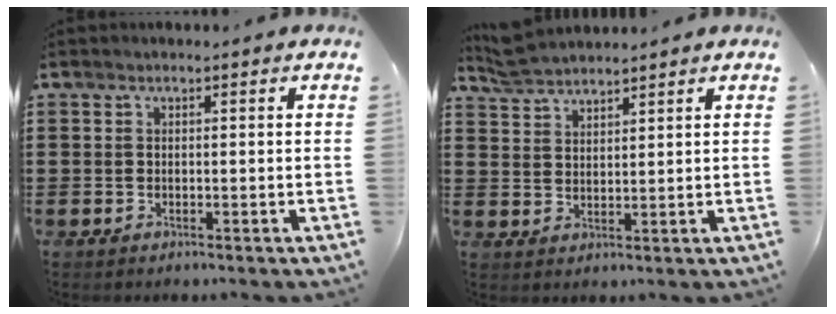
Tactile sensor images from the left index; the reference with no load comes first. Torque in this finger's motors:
{"motor_torque": [0.11, -0.12, 0.09, 0.03]}